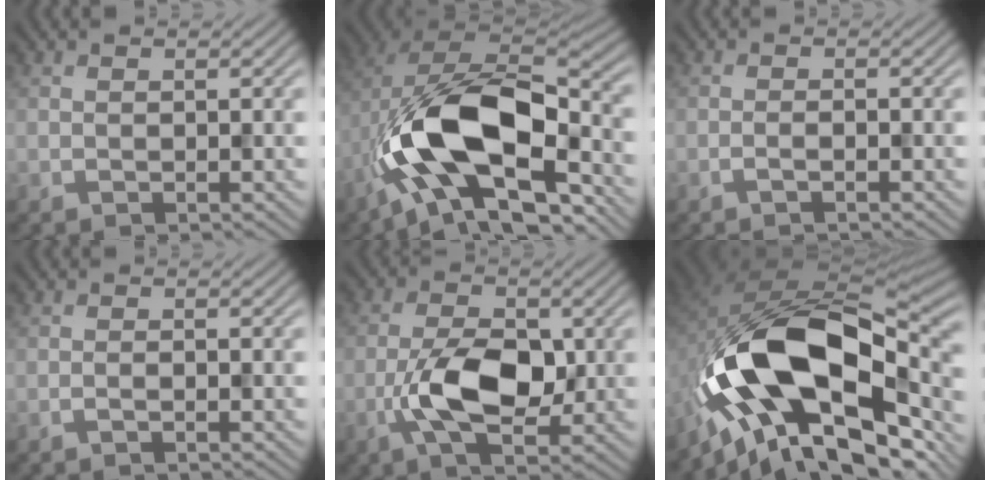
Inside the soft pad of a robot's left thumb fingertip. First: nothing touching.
{"total": 16.5, "force": [-5.6, 8.2, 13.1], "torque": [-0.236, -0.012, -0.103]}
{"total": 0.9, "force": [-0.6, 0.1, 0.7], "torque": [-0.014, 0.004, -0.014]}
{"total": 0.6, "force": [-0.4, 0.0, 0.5], "torque": [-0.010, 0.002, -0.010]}
{"total": 7.6, "force": [-1.6, 3.8, 6.4], "torque": [-0.129, 0.003, -0.037]}
{"total": 19.8, "force": [-5.2, 11.6, 15.2], "torque": [-0.292, -0.011, -0.082]}